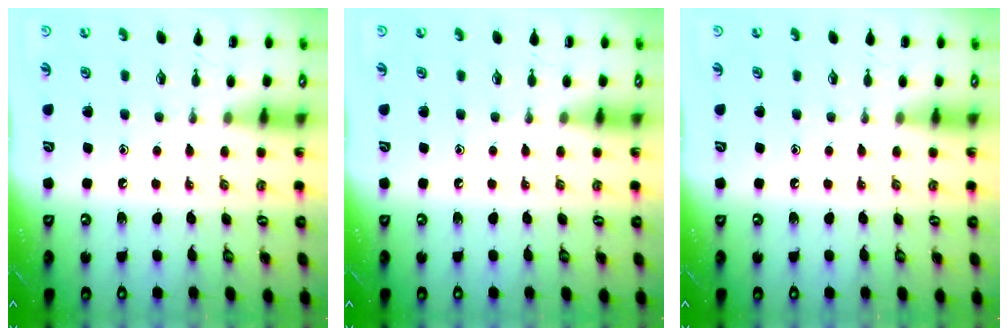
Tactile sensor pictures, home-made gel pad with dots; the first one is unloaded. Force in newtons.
{"total": 0.0}
{"total": 0.0}